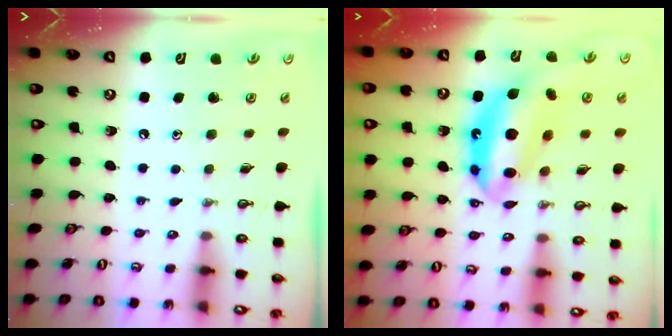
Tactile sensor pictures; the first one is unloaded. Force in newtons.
{"total": 15.3, "press": 15.3, "slide": 1.4}